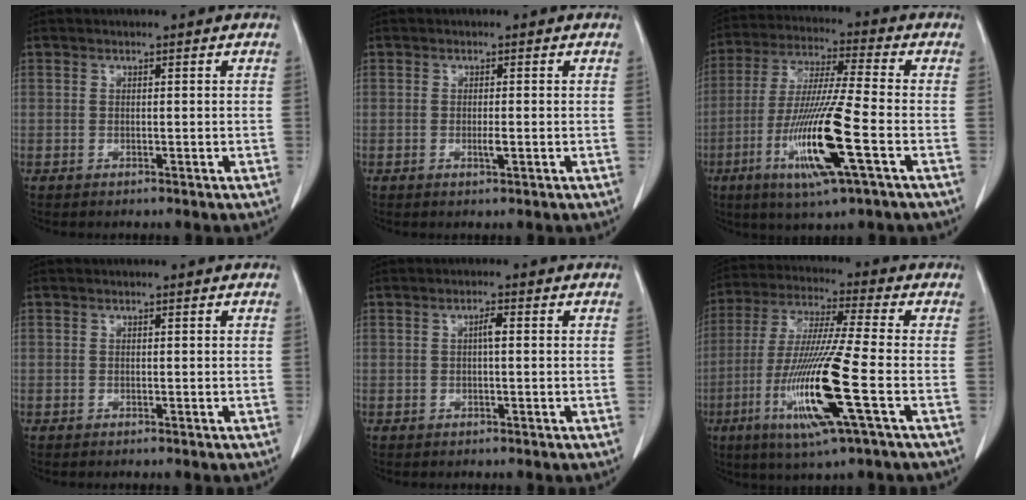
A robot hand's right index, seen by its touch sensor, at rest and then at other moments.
{"total": 1.3, "force": [-0.3, 0.2, 1.3], "torque": [-0.025, -0.003, -0.005]}
{"total": 15.2, "force": [-5.3, 0.0, 14.3], "torque": [-0.291, -0.024, -0.100]}
{"total": 0.0}
{"total": 1.5, "force": [0.1, 0.2, 1.5], "torque": [-0.027, 0.004, 0.001]}
{"total": 15.9, "force": [-5.1, -0.5, 15.1], "torque": [-0.313, -0.026, -0.101]}